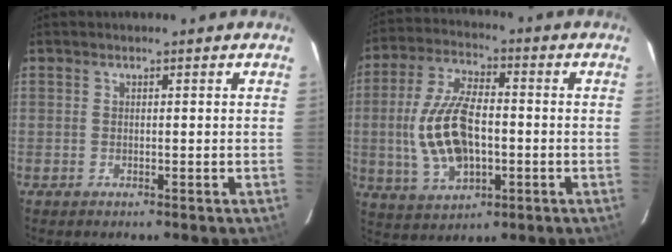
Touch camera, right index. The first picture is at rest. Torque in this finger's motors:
{"motor_torque": [0.88, 0.27, 0.34, 0.14]}